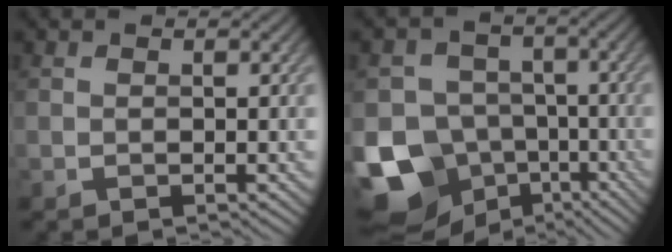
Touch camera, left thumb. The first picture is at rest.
{"total": 13.8, "force": [-6.9, 10.6, 5.5], "torque": [-0.149, -0.023, -0.120]}